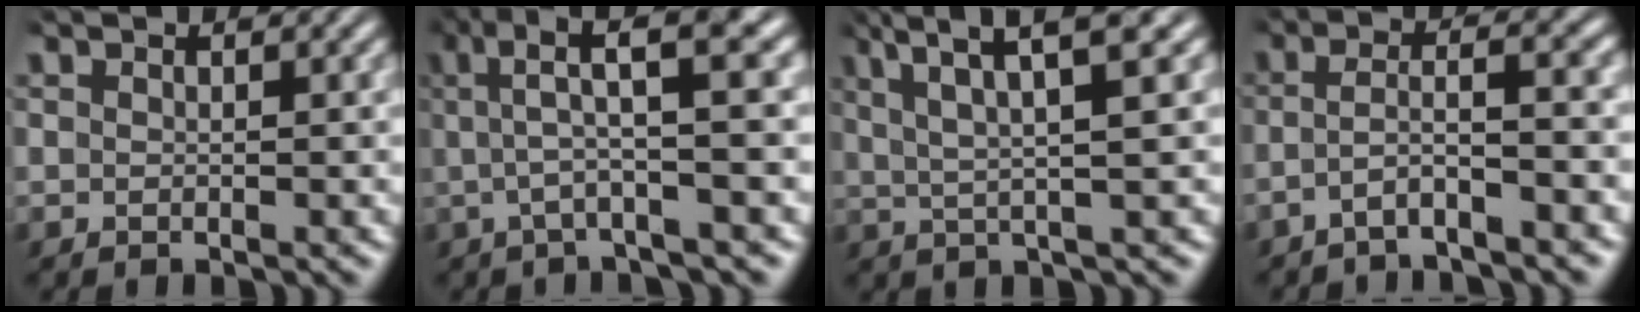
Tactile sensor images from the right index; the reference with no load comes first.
{"total": 7.1, "force": [2.6, 1.9, 6.3], "torque": [-0.100, 0.025, 0.027]}
{"total": 6.7, "force": [4.0, 1.1, 5.3], "torque": [-0.091, 0.019, 0.057]}
{"total": 3.3, "force": [-2.3, 0.4, 2.3], "torque": [-0.046, -0.002, -0.040]}